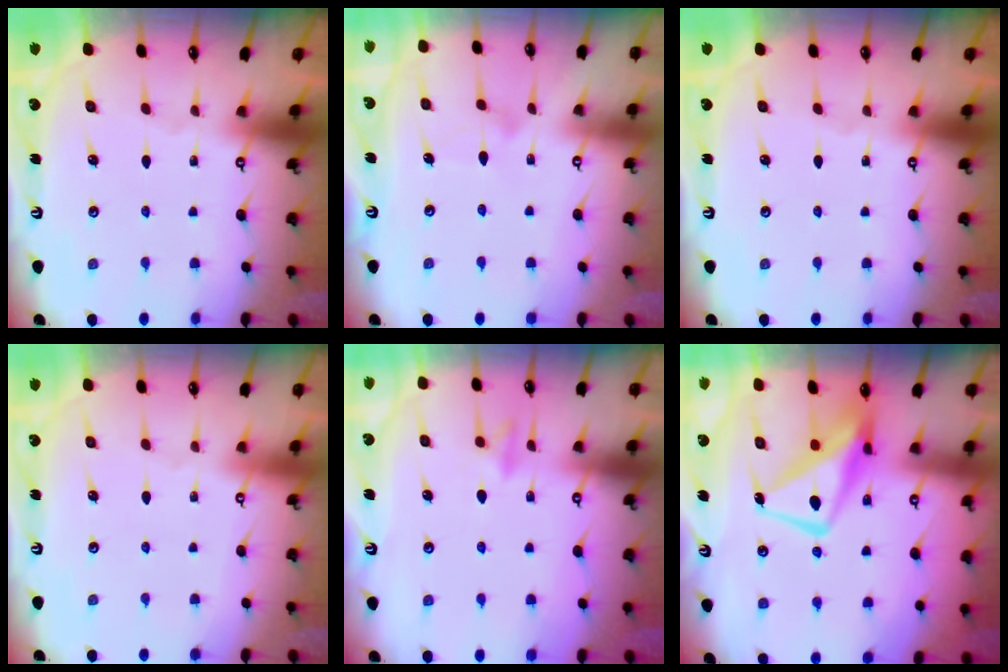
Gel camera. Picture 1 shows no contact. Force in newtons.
{"total": 8.8, "press": 8.8, "slide": 0.4}
{"total": 0.0}
{"total": 4.0, "press": 4.0, "slide": 0.1}
{"total": 8.4, "press": 8.3, "slide": 1.7}
{"total": 10.0, "press": 9.8, "slide": 1.9}